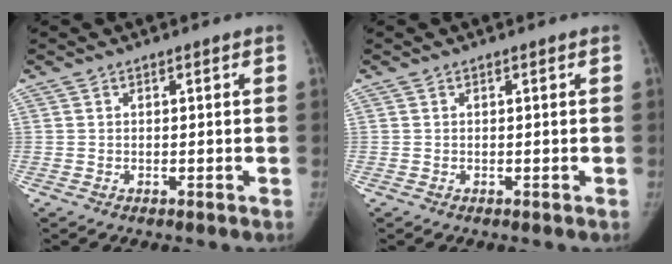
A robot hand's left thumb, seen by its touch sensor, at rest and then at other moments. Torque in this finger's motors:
{"motor_torque": [0.18, 0.18, 0.03, -0.10, 0.02]}